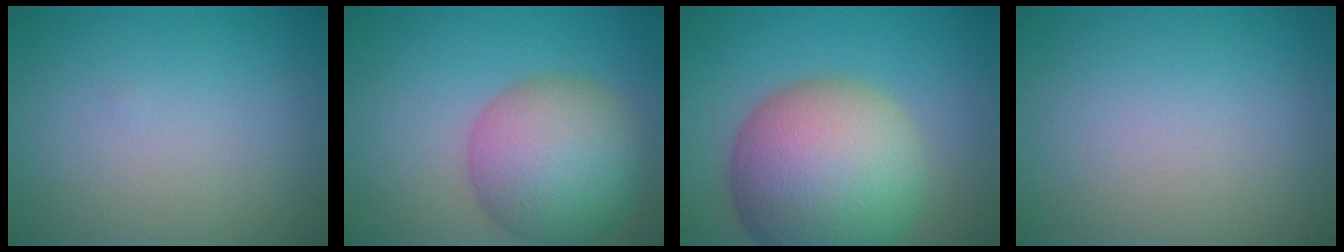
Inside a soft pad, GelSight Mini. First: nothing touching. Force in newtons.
{"total": 9.2, "press": 9.2, "slide": 0.5}
{"total": 14.3, "press": 14.3, "slide": 0.9}
{"total": 0.0}